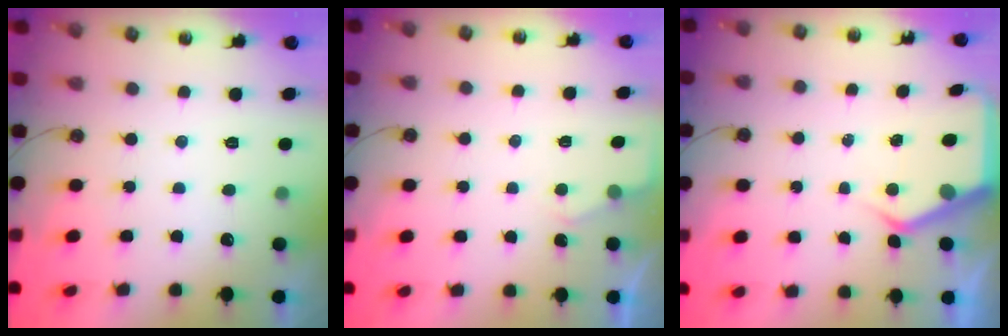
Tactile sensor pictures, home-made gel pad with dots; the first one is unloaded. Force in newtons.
{"total": 3.1, "press": 3.0, "slide": 0.5}
{"total": 5.1, "press": 5.1, "slide": 0.5}